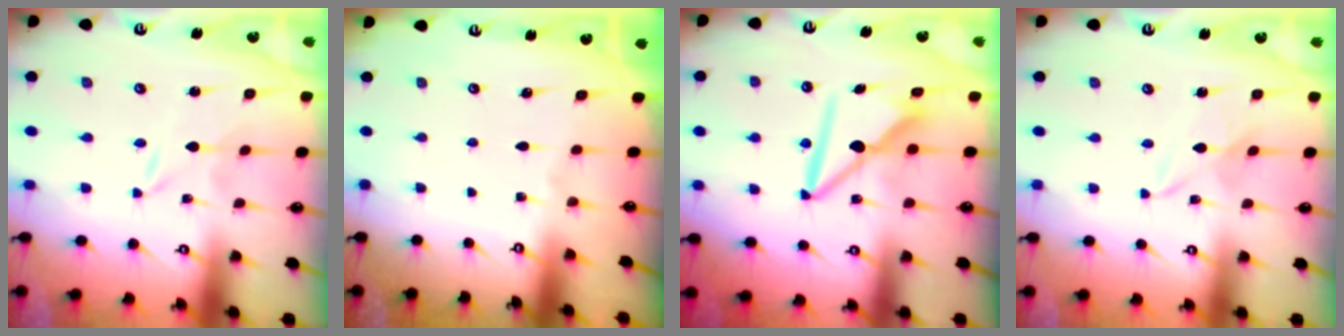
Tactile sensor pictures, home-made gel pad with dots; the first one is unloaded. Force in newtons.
{"total": 0.0}
{"total": 9.1, "press": 9.1, "slide": 0.7}
{"total": 3.2, "press": 3.2, "slide": 0.4}